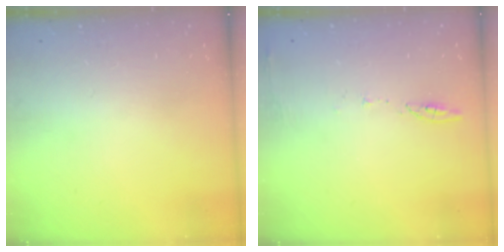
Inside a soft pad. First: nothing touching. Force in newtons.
{"total": 5.8, "press": 5.7, "slide": 0.9}